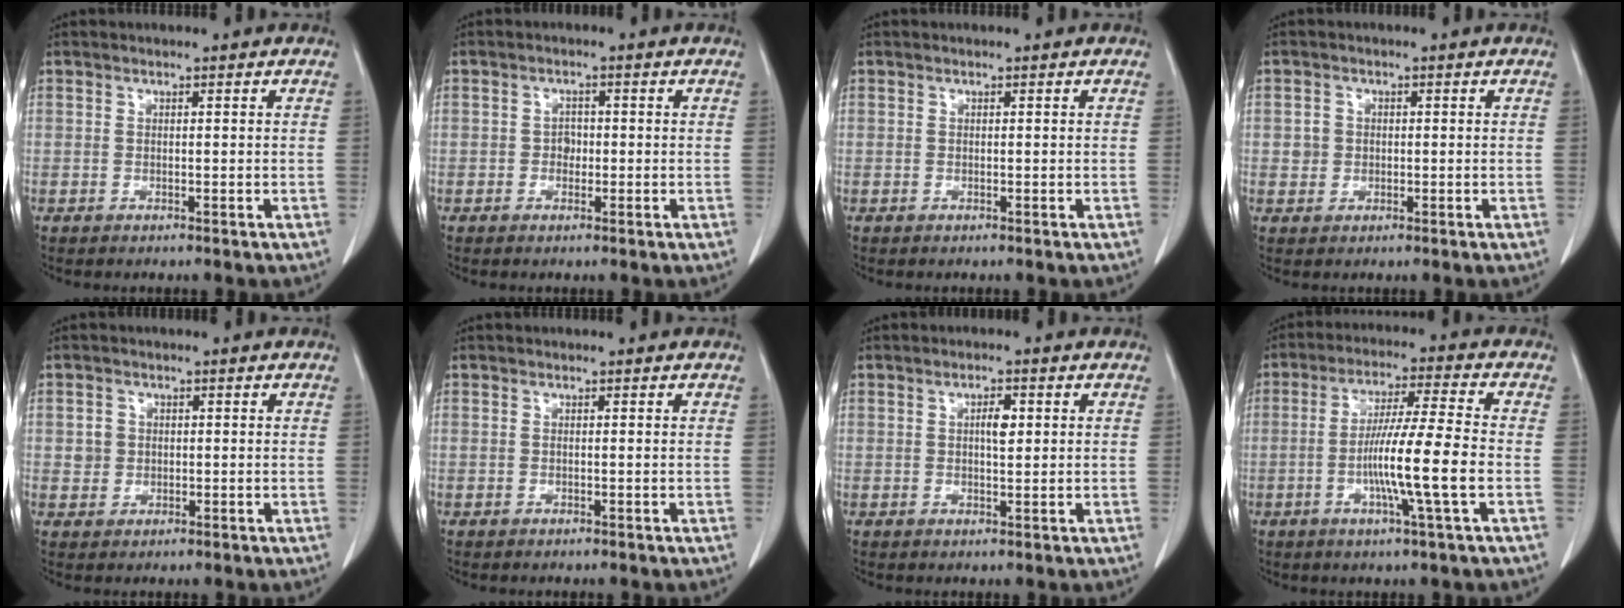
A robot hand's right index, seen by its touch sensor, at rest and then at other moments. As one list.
[{"total": 1.7, "force": [-0.2, 1.3, 1.0], "torque": [-0.013, 0.005, -0.005]}, {"total": 0.0}, {"total": 2.1, "force": [0.2, 2.1, 0.5], "torque": [-0.008, 0.006, 0.004]}, {"total": 2.5, "force": [0.4, 2.4, 0.5], "torque": [-0.007, 0.005, 0.008]}, {"total": 0.0}, {"total": 2.6, "force": [0.6, 0.8, 2.4], "torque": [-0.043, 0.001, 0.009]}, {"total": 11.0, "force": [-2.6, -0.9, 10.7], "torque": [-0.195, -0.007, -0.052]}]